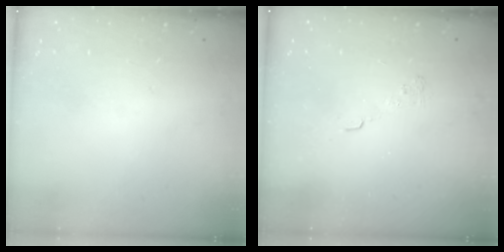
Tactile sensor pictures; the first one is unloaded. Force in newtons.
{"total": 2.9, "press": 2.5, "slide": 1.4}